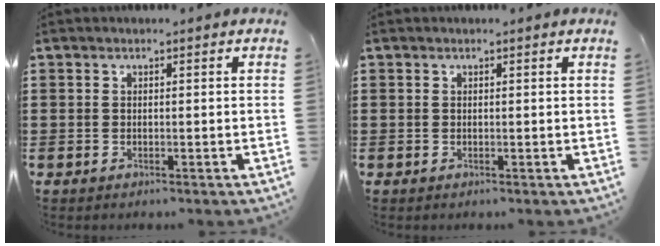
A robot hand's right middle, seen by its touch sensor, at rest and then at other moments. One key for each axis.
{"total": 0.0}